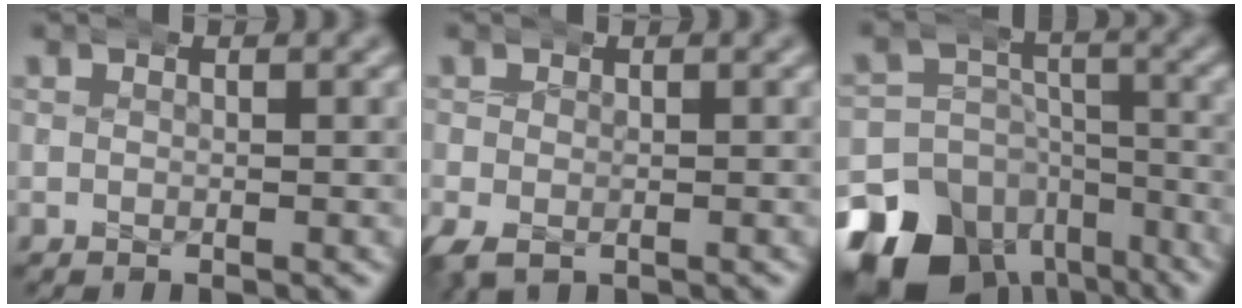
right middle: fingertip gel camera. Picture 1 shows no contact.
{"total": 2.6, "force": [-1.0, 1.9, 1.5], "torque": [-0.032, -0.012, -0.008]}
{"total": 14.9, "force": [-9.5, 9.7, 6.2], "torque": [-0.086, -0.050, -0.145]}